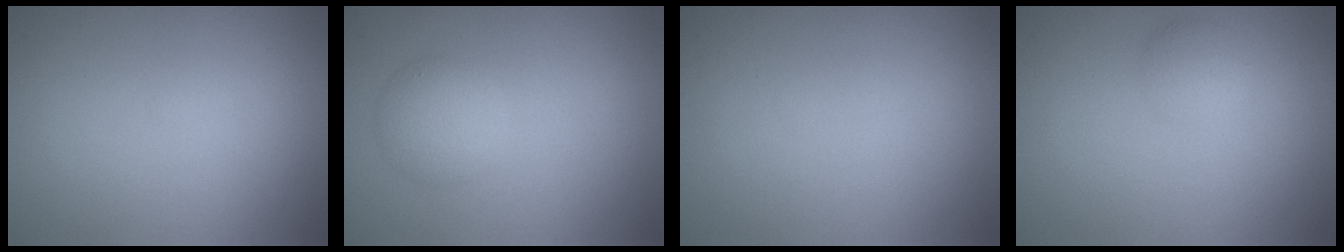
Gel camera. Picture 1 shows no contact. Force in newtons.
{"total": 2.9, "press": 2.9, "slide": 0.0}
{"total": 0.0}
{"total": 1.3, "press": 1.3, "slide": 0.0}